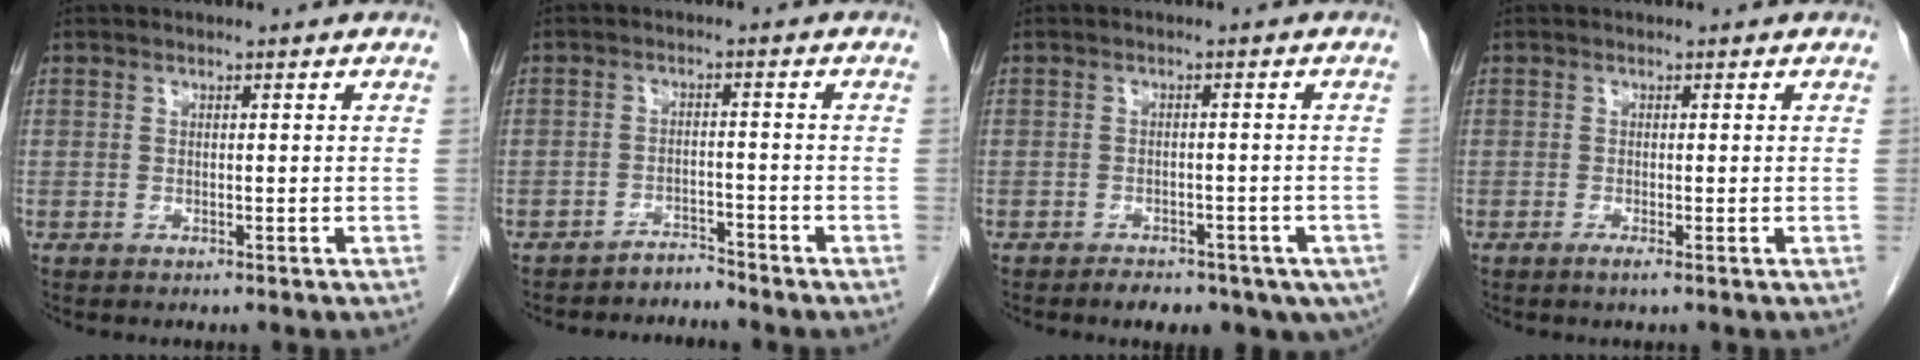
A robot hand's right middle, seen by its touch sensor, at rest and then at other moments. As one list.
[{"total": 2.5, "force": [-2.5, 0.1, -0.5], "torque": [0.014, -0.008, -0.039]}, {"total": 10.6, "force": [-6.9, 5.5, 5.9], "torque": [-0.081, -0.005, -0.080]}, {"total": 1.0, "force": [-0.6, -0.2, 0.8], "torque": [-0.013, -0.001, -0.011]}]